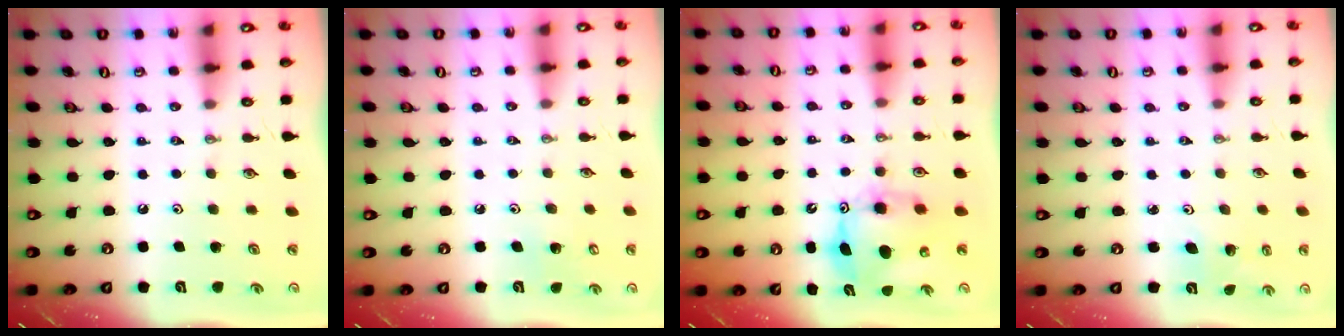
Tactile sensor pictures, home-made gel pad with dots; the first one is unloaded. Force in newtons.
{"total": 3.8, "press": 3.8, "slide": 0.3}
{"total": 10.4, "press": 10.3, "slide": 0.7}
{"total": 3.4, "press": 2.8, "slide": 2.1}